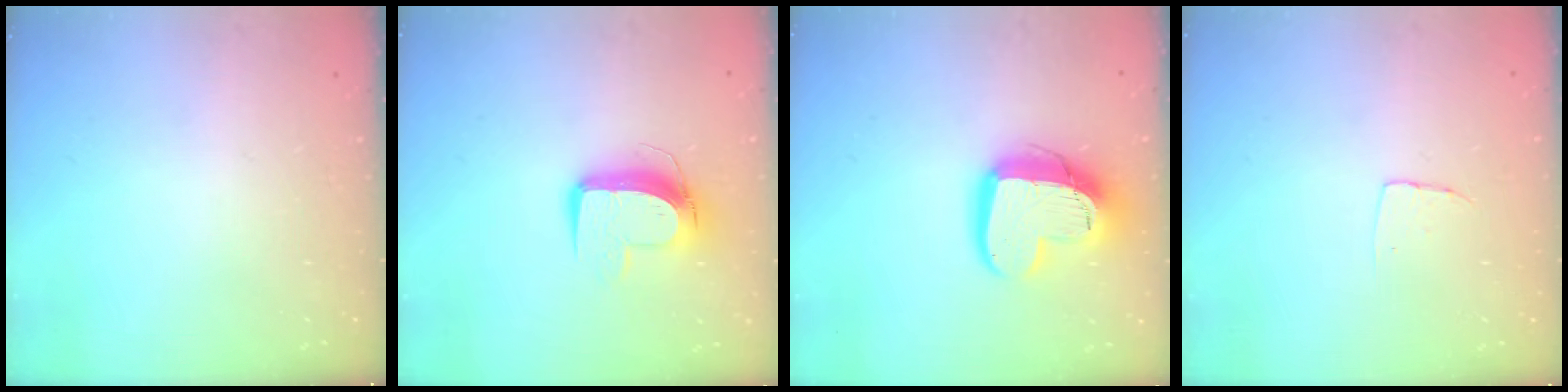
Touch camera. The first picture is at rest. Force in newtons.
{"total": 10.3, "press": 10.3, "slide": 0.8}
{"total": 16.3, "press": 16.3, "slide": 1.4}
{"total": 3.7, "press": 3.7, "slide": 0.2}